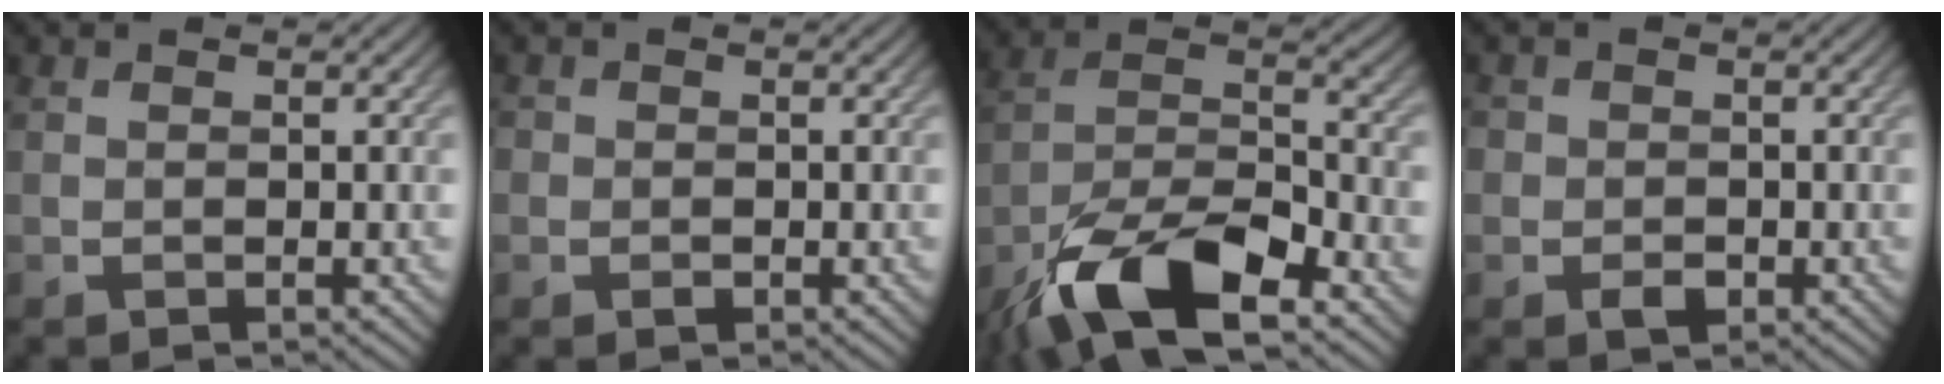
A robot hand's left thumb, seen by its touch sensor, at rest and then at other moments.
{"total": 1.5, "force": [-0.4, 1.3, 0.5], "torque": [-0.003, -0.005, -0.011]}
{"total": 14.0, "force": [-9.1, 5.0, 9.4], "torque": [-0.182, -0.003, -0.184]}
{"total": 2.3, "force": [-0.9, 1.9, 1.0], "torque": [-0.015, -0.005, -0.022]}